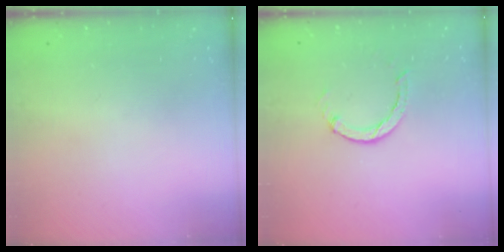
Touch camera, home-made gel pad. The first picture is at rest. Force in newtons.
{"total": 1.3, "press": 1.2, "slide": 0.3}